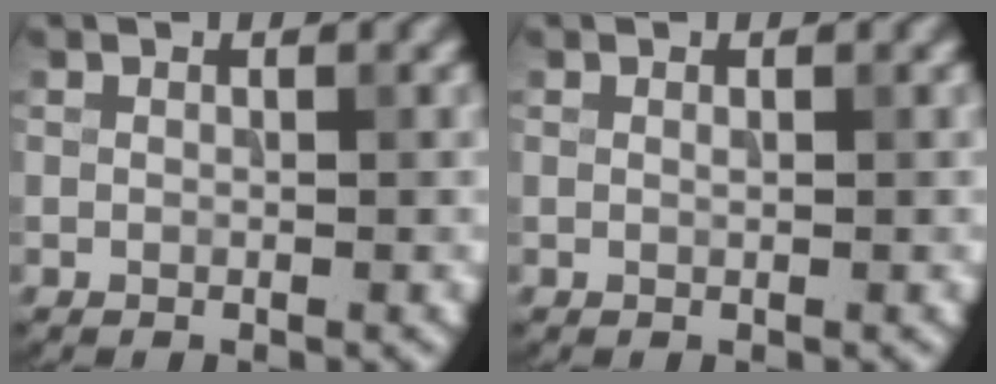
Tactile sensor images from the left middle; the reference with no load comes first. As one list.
[{"total": 0.0}]